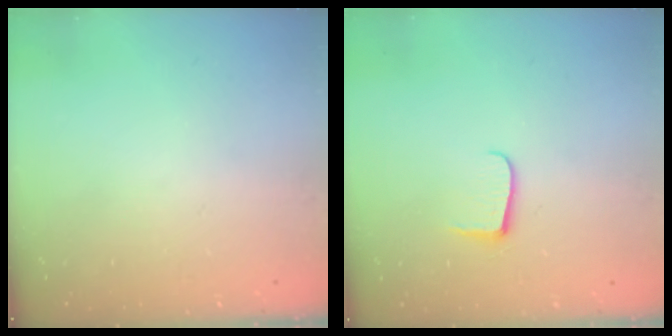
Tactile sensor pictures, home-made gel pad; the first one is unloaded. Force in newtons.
{"total": 6.2, "press": 6.1, "slide": 0.7}